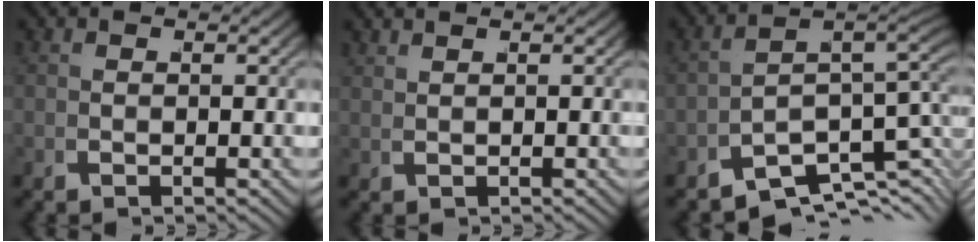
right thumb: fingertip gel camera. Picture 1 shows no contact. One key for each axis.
{"total": 1.2, "fx": 1.2, "fy": -0.2, "fz": 0.1, "tx": 0.006, "ty": 0.006, "tz": 0.026}
{"total": 10.1, "fx": -2.4, "fy": 6.4, "fz": 7.5, "tx": -0.125, "ty": -0.026, "tz": -0.041}